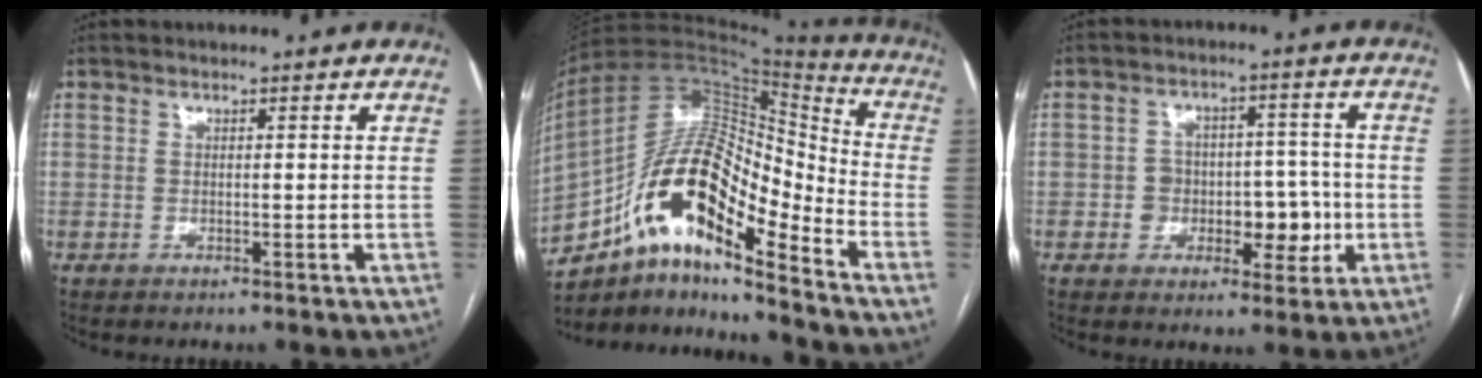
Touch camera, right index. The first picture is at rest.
{"total": 18.7, "force": [-10.5, 5.3, 14.5], "torque": [-0.265, 0.043, -0.177]}
{"total": 7.7, "force": [-1.7, 5.7, 4.9], "torque": [-0.052, 0.033, -0.019]}